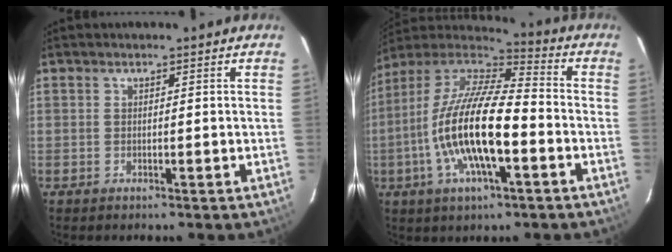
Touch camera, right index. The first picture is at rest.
{"total": 19.7, "force": [-5.2, 5.8, 18.1], "torque": [-0.346, -0.013, -0.106]}